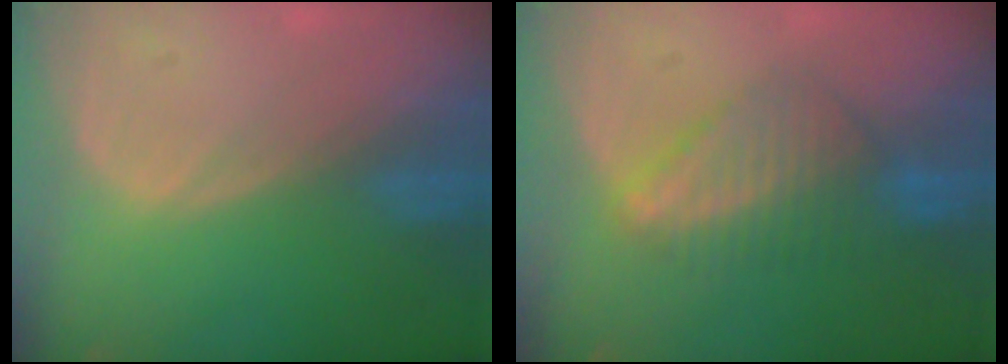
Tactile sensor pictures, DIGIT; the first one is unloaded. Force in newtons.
{"total": 6.5, "press": 6.4, "slide": 0.8}